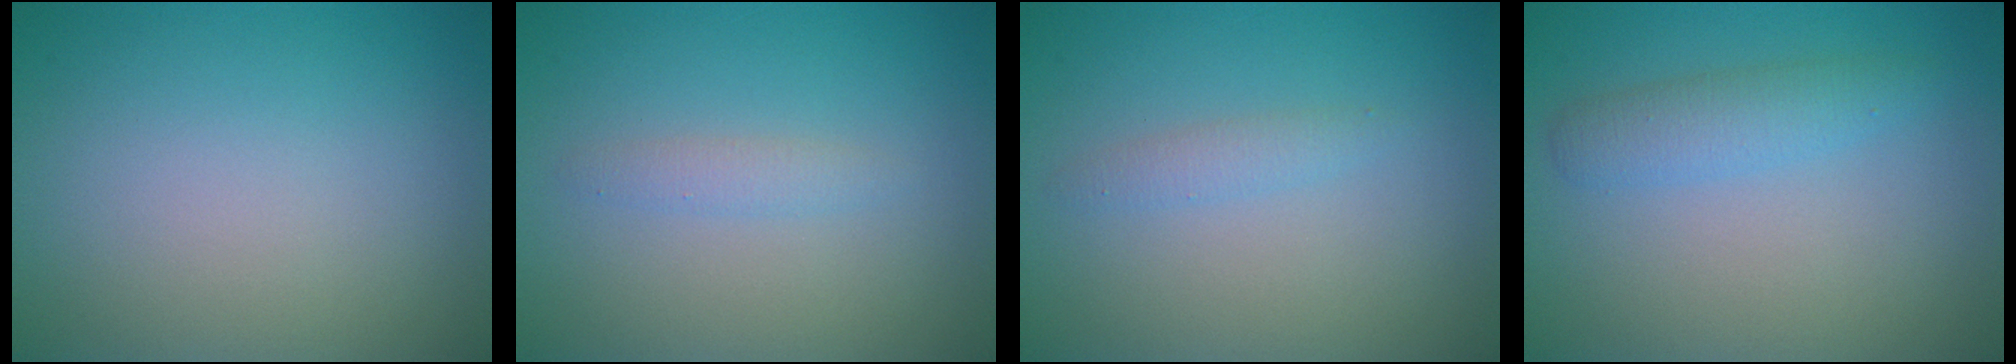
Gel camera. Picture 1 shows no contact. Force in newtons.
{"total": 1.2, "press": 1.2, "slide": 0.1}
{"total": 1.2, "press": 1.2, "slide": 0.0}
{"total": 2.4, "press": 2.4, "slide": 0.1}